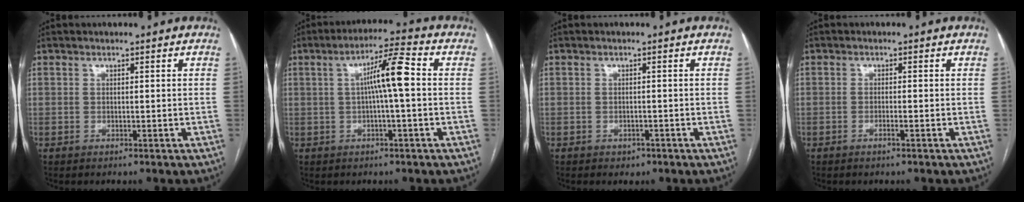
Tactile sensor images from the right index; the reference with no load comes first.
{"total": 7.3, "force": [0.5, 0.3, 7.2], "torque": [-0.123, 0.020, 0.005]}
{"total": 1.4, "force": [-0.9, 0.9, 0.5], "torque": [-0.010, 0.001, -0.007]}
{"total": 1.1, "force": [-0.6, 0.0, 0.9], "torque": [-0.020, 0.000, -0.011]}